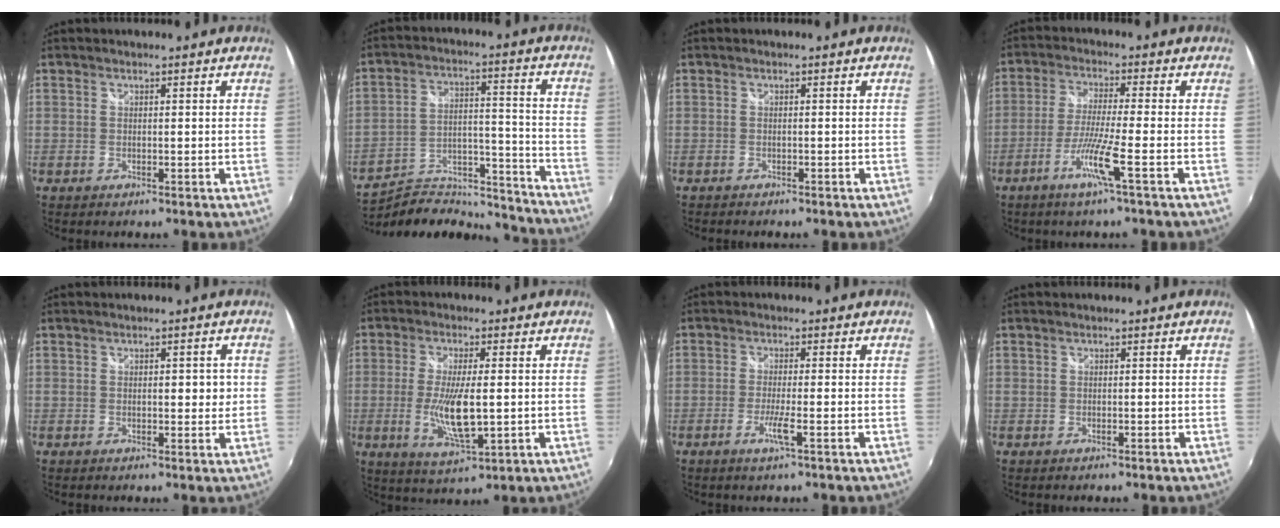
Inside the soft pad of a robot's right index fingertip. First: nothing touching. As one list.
[{"total": 19.0, "force": [-16.7, 6.7, 6.3], "torque": [-0.109, 0.036, -0.222]}, {"total": 1.2, "force": [-1.1, 0.2, 0.1], "torque": [-0.009, -0.007, -0.020]}, {"total": 7.3, "force": [-3.6, -1.2, 6.2], "torque": [-0.136, -0.009, -0.073]}, {"total": 2.4, "force": [0.2, 1.5, 1.9], "torque": [-0.020, 0.004, 0.004]}, {"total": 9.5, "force": [-1.1, 2.7, 9.0], "torque": [-0.176, -0.017, -0.017]}, {"total": 3.5, "force": [-1.7, -0.4, 3.1], "torque": [-0.065, -0.009, -0.035]}, {"total": 0.0}]